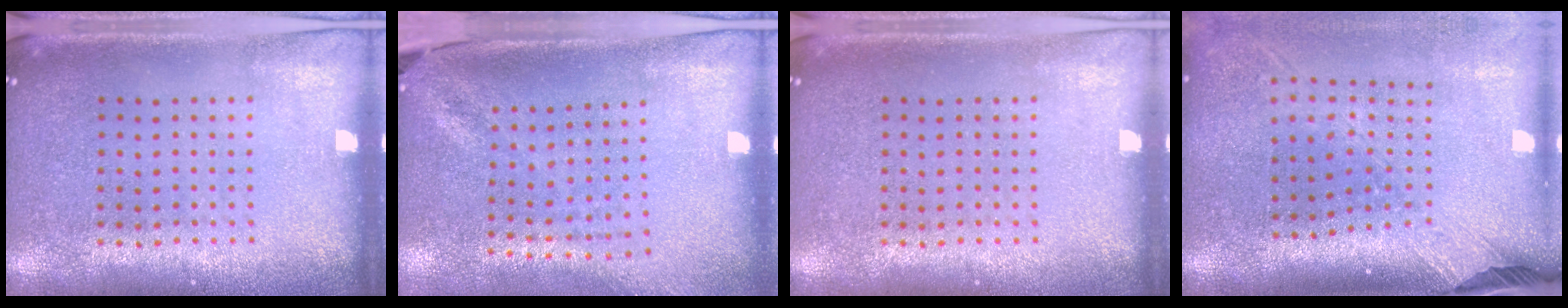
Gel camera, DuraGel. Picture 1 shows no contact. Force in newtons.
{"total": 1.8, "press": 1.4, "slide": 1.2}
{"total": 0.0}
{"total": 2.6, "press": 2.0, "slide": 1.7}